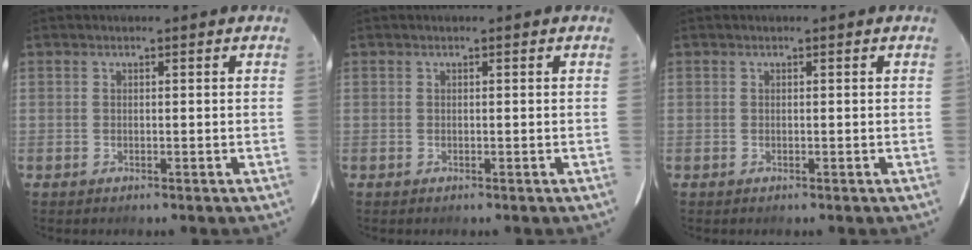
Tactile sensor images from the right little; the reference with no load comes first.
{"total": 0.0}
{"total": 0.0}